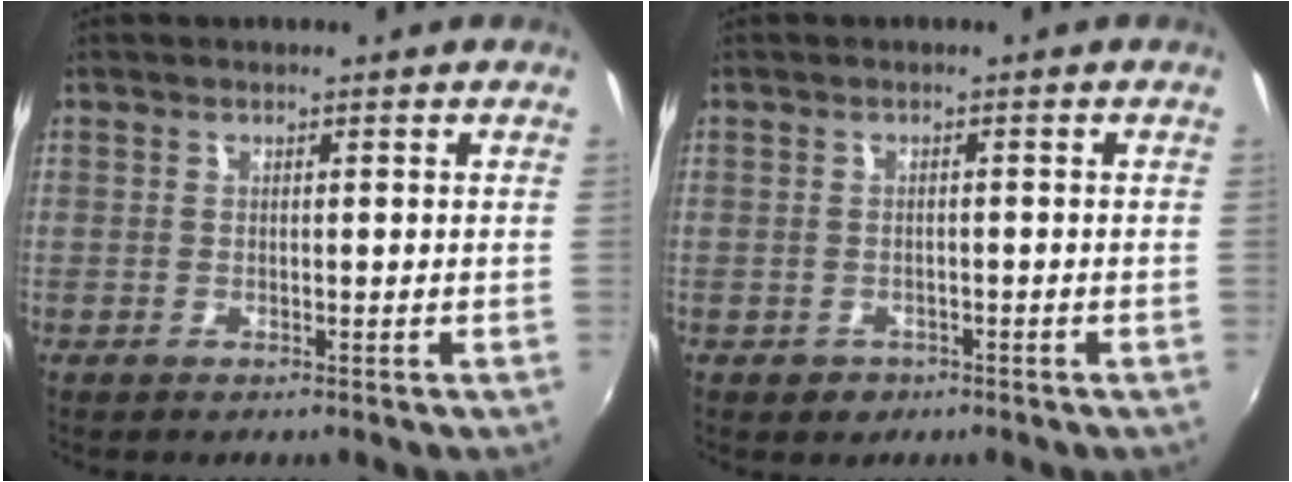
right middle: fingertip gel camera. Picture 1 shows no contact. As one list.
[{"total": 2.2, "force": [-1.1, 1.8, 0.6], "torque": [-0.015, -0.003, -0.014]}]